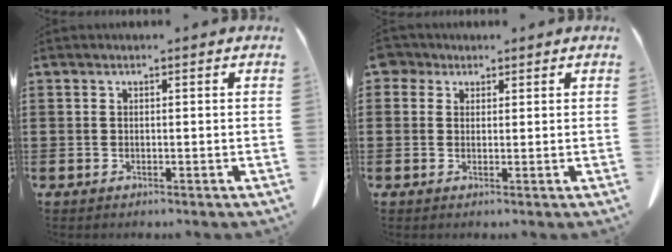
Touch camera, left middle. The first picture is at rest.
{"total": 2.4, "force": [1.5, 1.7, 0.7], "torque": [-0.016, 0.004, 0.026]}